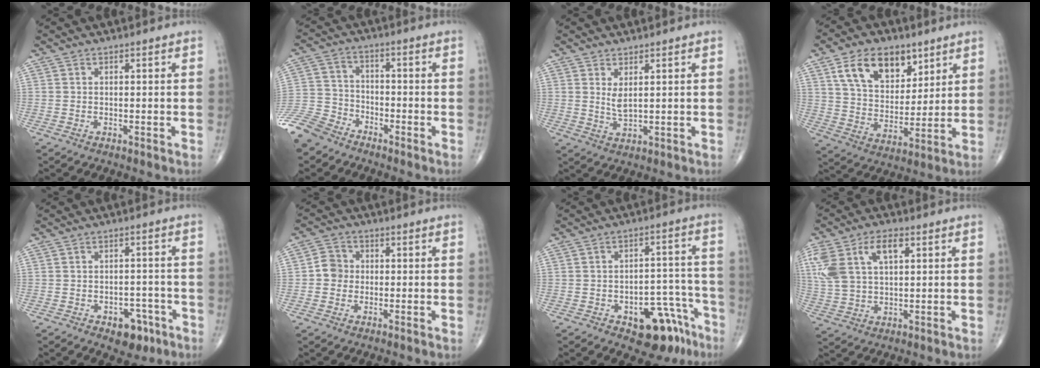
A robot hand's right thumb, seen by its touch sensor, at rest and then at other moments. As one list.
[{"total": 9.7, "force": [-7.9, 5.2, 2.4], "torque": [-0.053, 0.027, -0.161]}, {"total": 3.0, "force": [1.1, 1.0, 2.6], "torque": [-0.050, -0.017, 0.027]}, {"total": 14.4, "force": [7.5, 8.9, 8.5], "torque": [-0.111, -0.035, 0.140]}, {"total": 6.1, "force": [-3.3, 3.9, 3.4], "torque": [-0.018, 0.025, -0.040]}, {"total": 4.0, "force": [-0.4, 3.7, 1.5], "torque": [-0.007, 0.008, -0.015]}, {"total": 11.9, "force": [-6.9, 6.3, 7.4], "torque": [-0.053, 0.061, -0.088]}, {"total": 12.1, "force": [4.3, 6.5, 9.2], "torque": [-0.200, 0.014, 0.089]}]